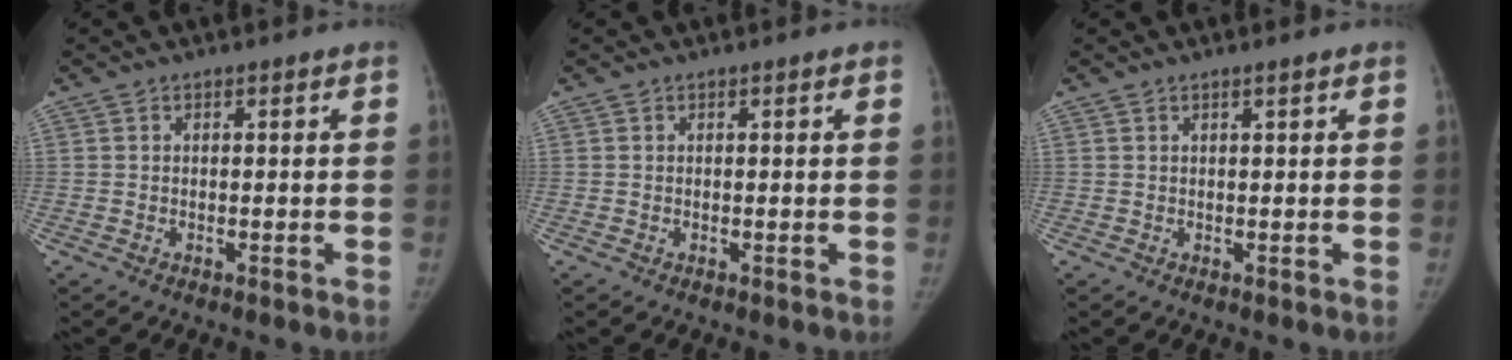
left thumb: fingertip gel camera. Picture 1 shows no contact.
{"total": 0.8, "force": [0.3, 0.1, 0.7], "torque": [-0.013, 0.001, 0.003]}
{"total": 0.6, "force": [0.5, -0.1, 0.4], "torque": [-0.008, -0.003, 0.011]}